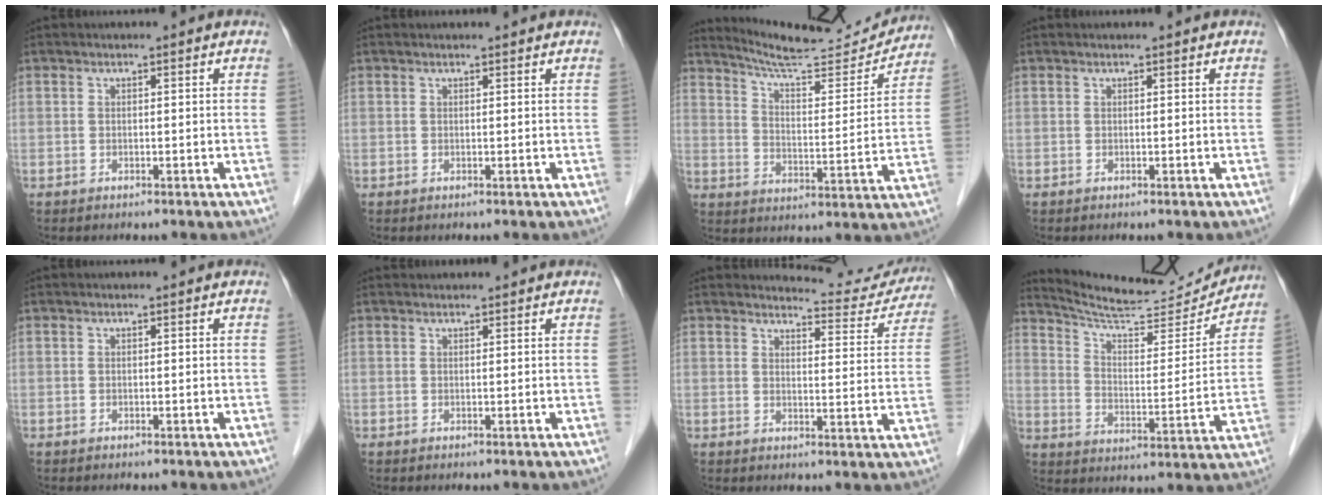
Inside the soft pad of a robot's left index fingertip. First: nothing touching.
{"total": 1.6, "force": [1.5, 0.0, 0.5], "torque": [-0.008, 0.010, 0.022]}
{"total": 16.4, "force": [15.9, 1.0, 4.1], "torque": [-0.070, -0.030, 0.228]}
{"total": 1.1, "force": [1.0, 0.0, 0.4], "torque": [-0.008, 0.011, 0.016]}
{"total": 0.0}
{"total": 2.0, "force": [2.0, 0.2, 0.3], "torque": [-0.008, 0.023, 0.029]}
{"total": 9.8, "force": [9.8, 1.2, -0.1], "torque": [0.012, -0.034, 0.102]}
{"total": 17.8, "force": [17.2, 1.7, 4.1], "torque": [-0.074, -0.029, 0.249]}